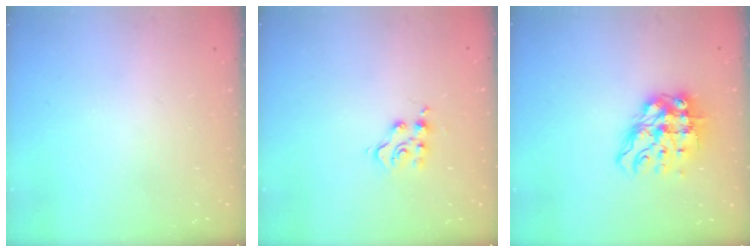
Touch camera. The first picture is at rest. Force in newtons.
{"total": 4.8, "press": 4.8, "slide": 0.2}
{"total": 11.9, "press": 11.8, "slide": 1.4}